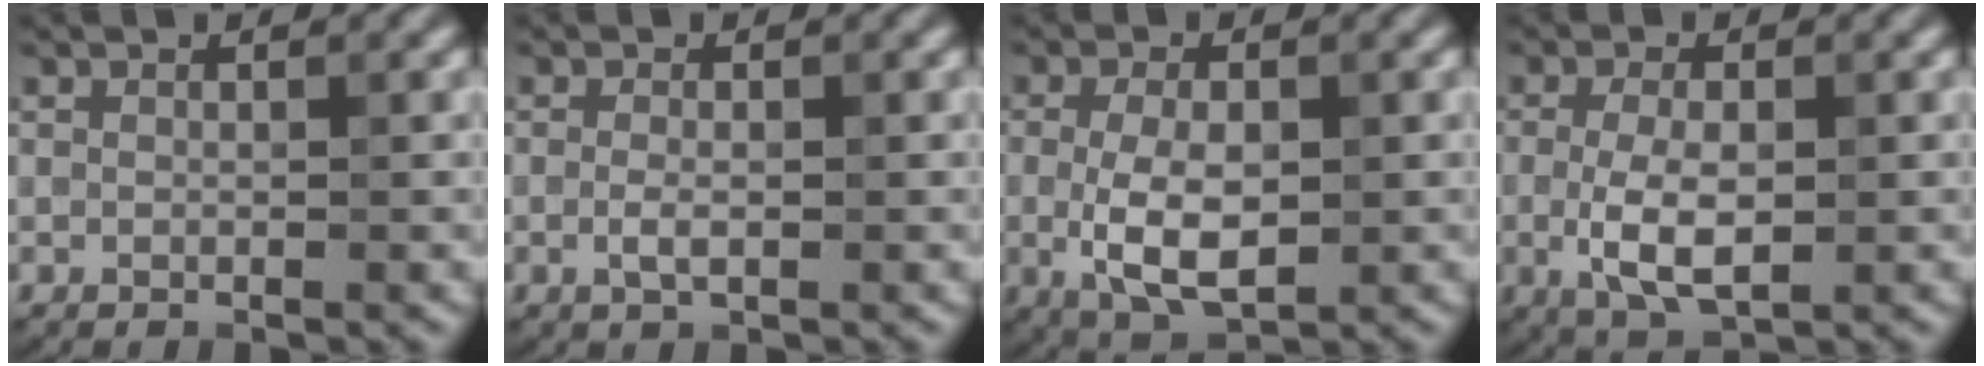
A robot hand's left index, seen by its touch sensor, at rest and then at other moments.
{"total": 1.5, "force": [-0.3, 0.5, 1.3], "torque": [-0.028, -0.003, -0.008]}
{"total": 5.6, "force": [-0.5, 2.7, 4.9], "torque": [-0.098, -0.007, -0.008]}
{"total": 4.8, "force": [-0.6, 2.0, 4.3], "torque": [-0.093, -0.006, -0.012]}